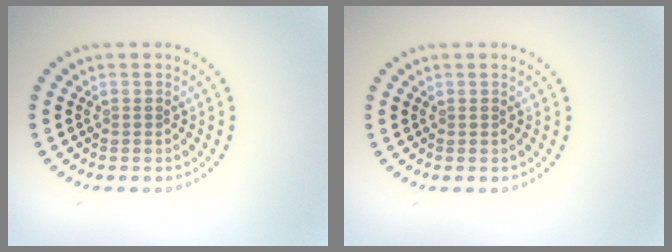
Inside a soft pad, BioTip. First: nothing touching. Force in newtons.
{"total": 0.0}